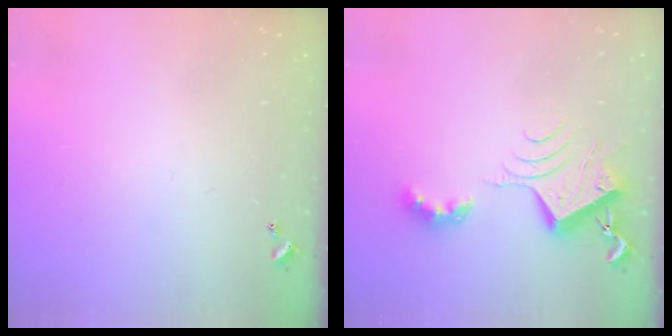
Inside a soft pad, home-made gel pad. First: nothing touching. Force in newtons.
{"total": 9.5, "press": 9.4, "slide": 1.1}